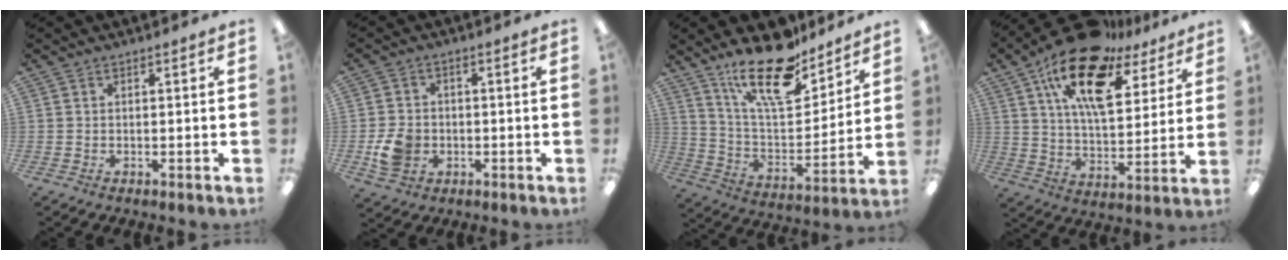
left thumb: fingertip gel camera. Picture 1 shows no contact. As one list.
[{"total": 6.8, "force": [-1.8, 5.5, 3.6], "torque": [-0.062, 0.003, -0.033]}, {"total": 20.4, "force": [15.1, 7.5, 11.4], "torque": [-0.203, -0.089, 0.261]}, {"total": 20.0, "force": [12.2, 9.1, 13.0], "torque": [-0.221, -0.058, 0.211]}]